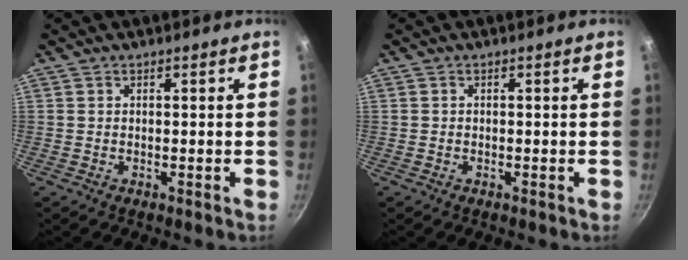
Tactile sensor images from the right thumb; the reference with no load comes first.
{"total": 0.0}